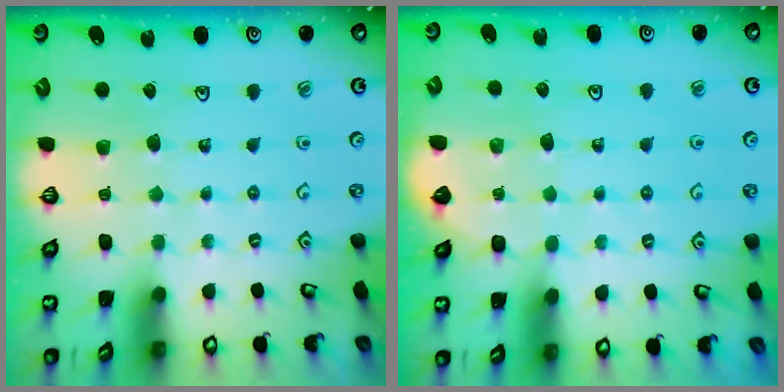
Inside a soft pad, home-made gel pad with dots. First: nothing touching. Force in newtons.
{"total": 2.3, "press": 2.3, "slide": 0.1}